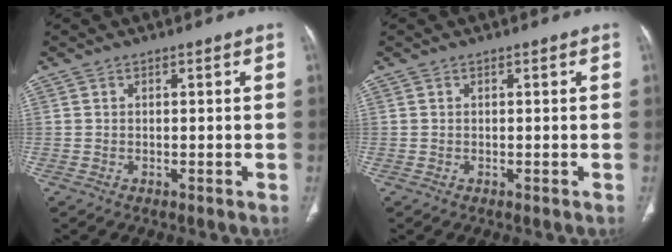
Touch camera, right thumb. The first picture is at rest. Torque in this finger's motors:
{"motor_torque": [0.05, 0.05, -0.05, -0.02, 0.00]}